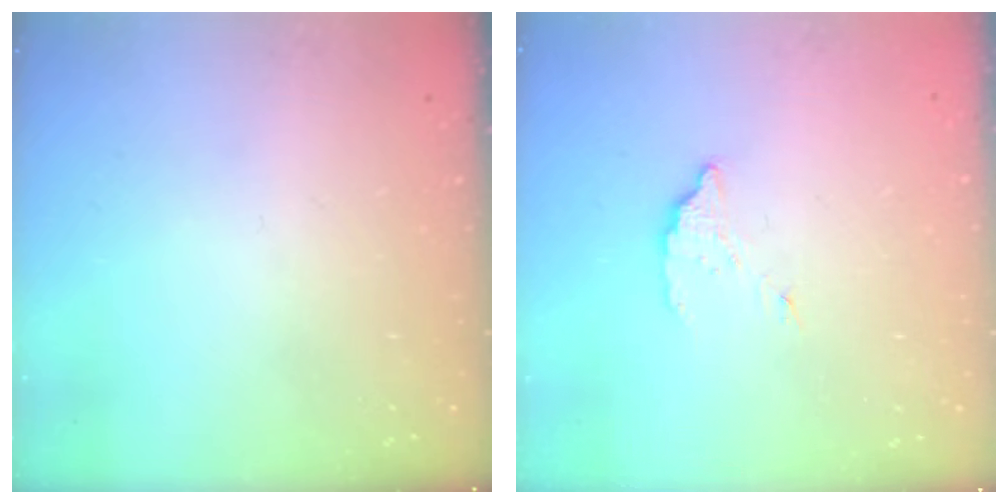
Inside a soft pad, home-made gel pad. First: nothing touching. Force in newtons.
{"total": 2.9, "press": 2.9, "slide": 0.2}